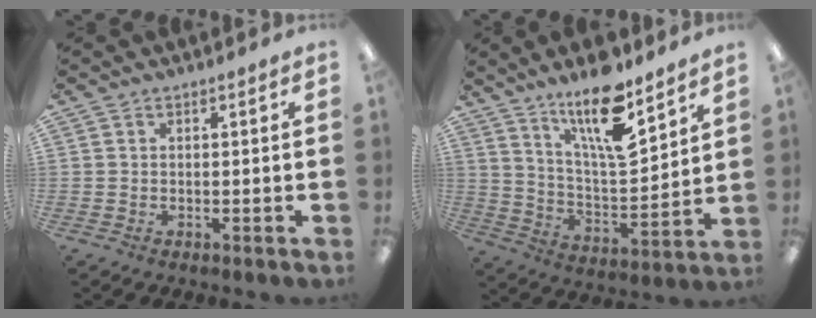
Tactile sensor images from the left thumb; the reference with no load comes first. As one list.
[{"total": 16.9, "force": [11.9, 5.0, 10.9], "torque": [-0.191, -0.065, 0.197]}]